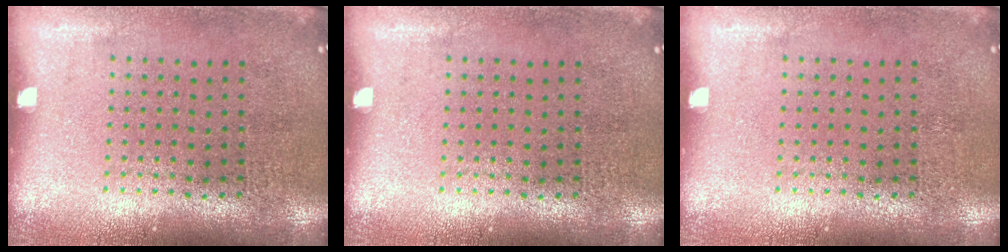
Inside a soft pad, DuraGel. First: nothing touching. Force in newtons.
{"total": 0.0}
{"total": 0.0}